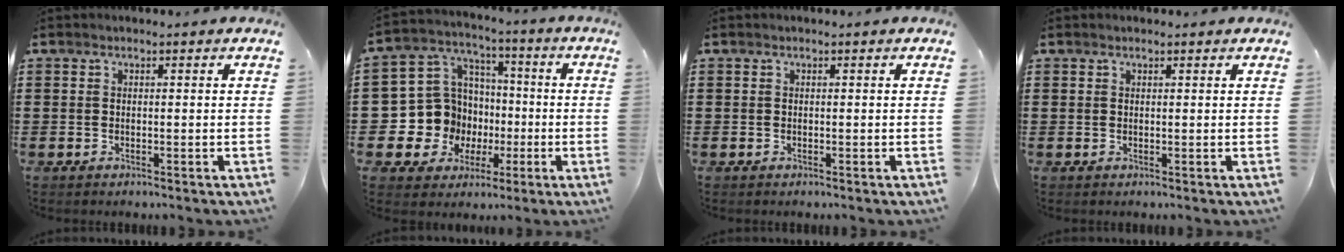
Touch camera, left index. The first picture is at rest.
{"total": 10.7, "force": [-1.4, 10.4, 2.1], "torque": [-0.101, -0.010, -0.018]}
{"total": 0.0}
{"total": 0.6, "force": [0.5, 0.1, 0.3], "torque": [-0.007, 0.000, 0.010]}